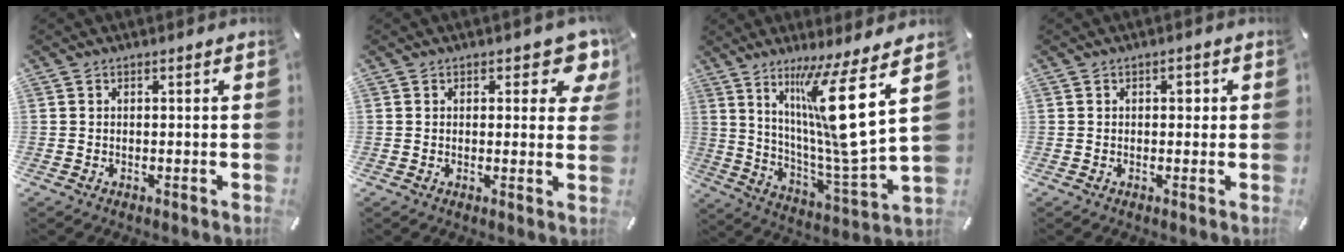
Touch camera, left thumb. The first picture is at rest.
{"total": 6.2, "force": [3.3, 3.2, 4.1], "torque": [-0.032, -0.019, 0.049]}
{"total": 19.4, "force": [9.1, 2.3, 17.0], "torque": [-0.285, -0.075, 0.133]}
{"total": 2.0, "force": [0.3, 1.4, 1.3], "torque": [-0.012, 0.003, -0.001]}